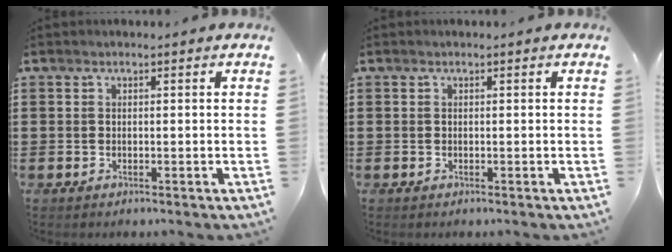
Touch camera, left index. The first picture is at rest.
{"total": 0.0}